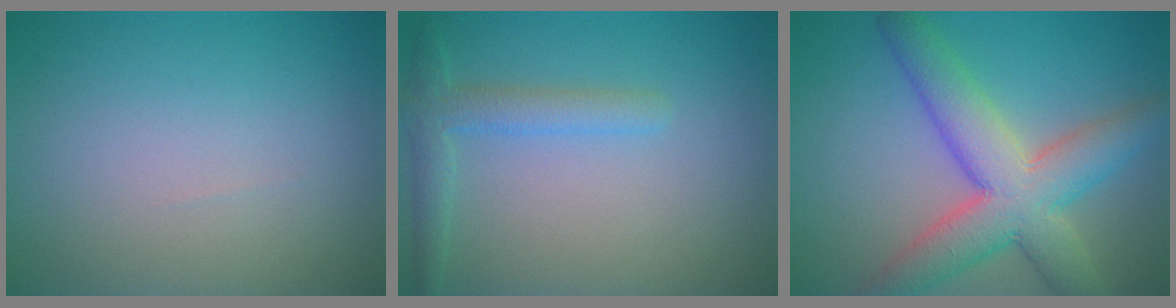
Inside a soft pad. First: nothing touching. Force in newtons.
{"total": 2.6, "press": 2.6, "slide": 0.2}
{"total": 8.2, "press": 8.1, "slide": 0.4}